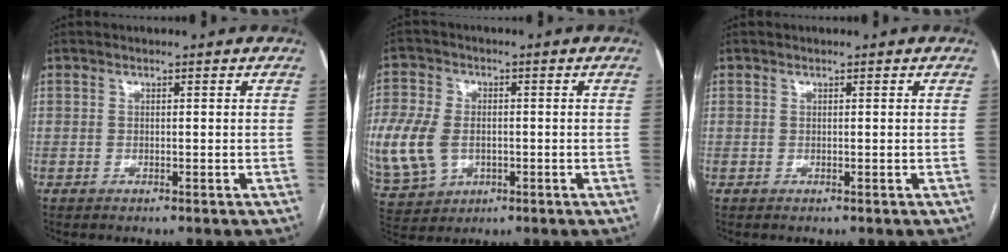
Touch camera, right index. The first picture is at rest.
{"total": 20.2, "force": [-3.6, 15.9, 11.8], "torque": [-0.330, 0.009, -0.043]}
{"total": 0.0}